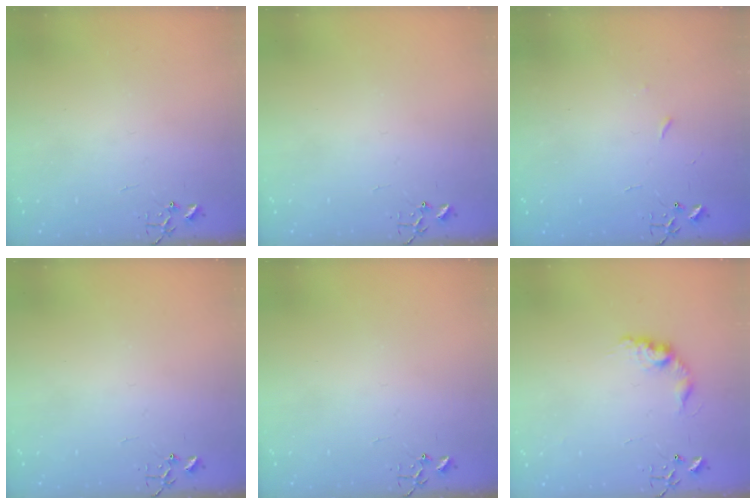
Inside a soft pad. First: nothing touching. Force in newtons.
{"total": 0.0}
{"total": 2.6, "press": 2.5, "slide": 0.4}
{"total": 0.0}
{"total": 0.0}
{"total": 9.2, "press": 9.2, "slide": 0.5}